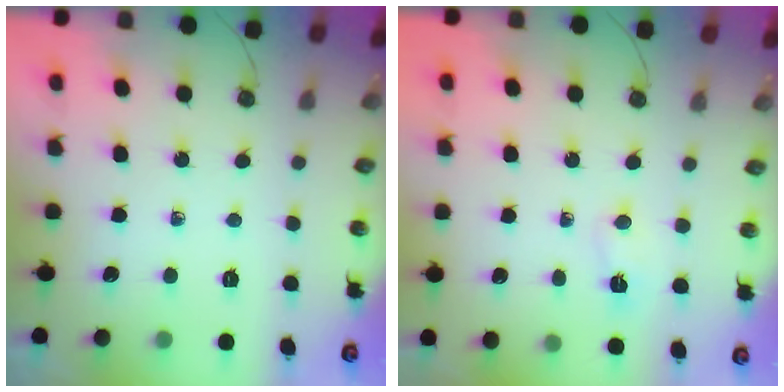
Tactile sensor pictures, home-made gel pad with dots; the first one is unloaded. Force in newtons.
{"total": 2.5, "press": 2.4, "slide": 0.6}